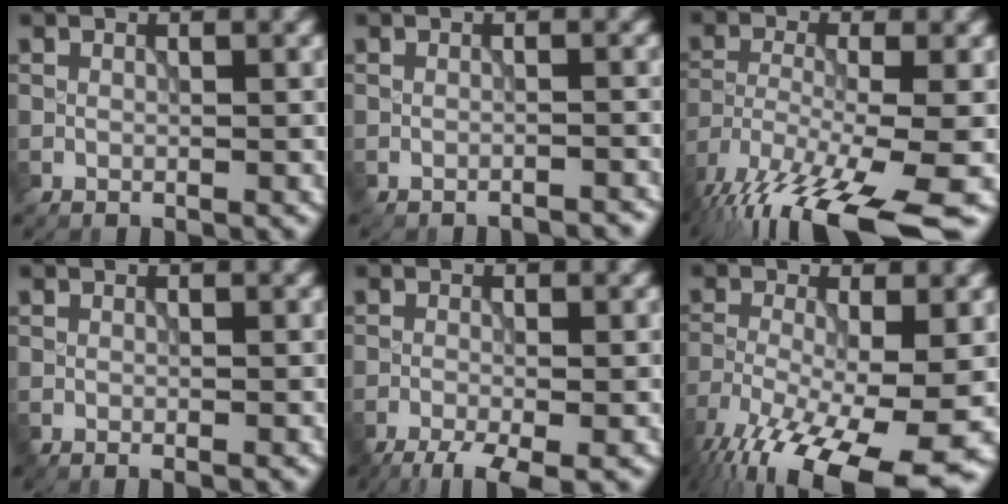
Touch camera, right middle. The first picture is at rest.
{"total": 1.8, "force": [-1.8, 0.1, 0.2], "torque": [0.005, 0.004, -0.022]}
{"total": 14.2, "force": [-9.8, 3.4, 9.8], "torque": [-0.201, -0.029, -0.152]}
{"total": 0.7, "force": [-0.5, 0.1, 0.5], "torque": [-0.004, -0.006, -0.011]}
{"total": 4.3, "force": [-3.1, 0.9, 2.9], "torque": [-0.046, -0.011, -0.059]}
{"total": 14.7, "force": [-8.7, 4.7, 10.9], "torque": [-0.207, -0.038, -0.136]}